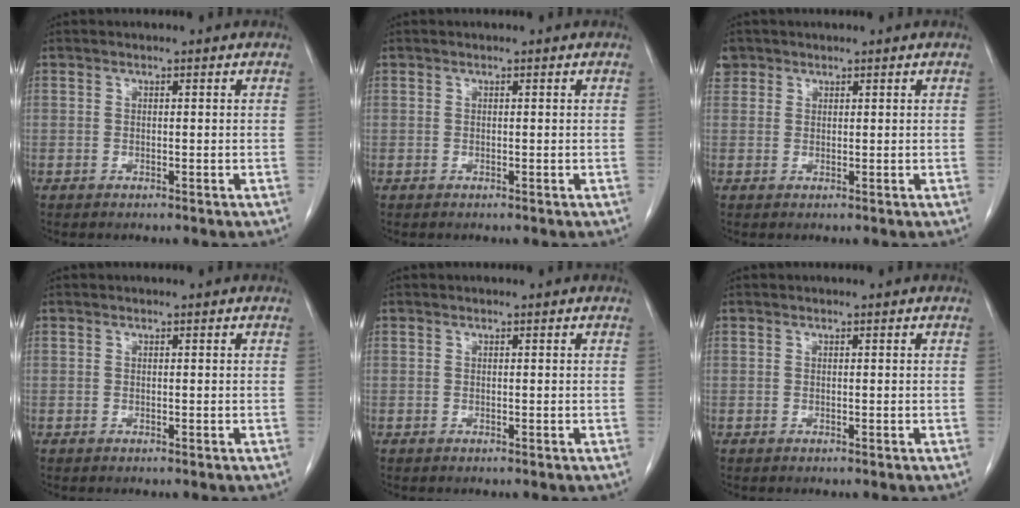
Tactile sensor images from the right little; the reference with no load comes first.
{"total": 0.0}
{"total": 2.6, "force": [1.4, 2.1, 0.2], "torque": [0.004, 0.010, 0.025]}
{"total": 0.0}
{"total": 0.0}
{"total": 0.0}